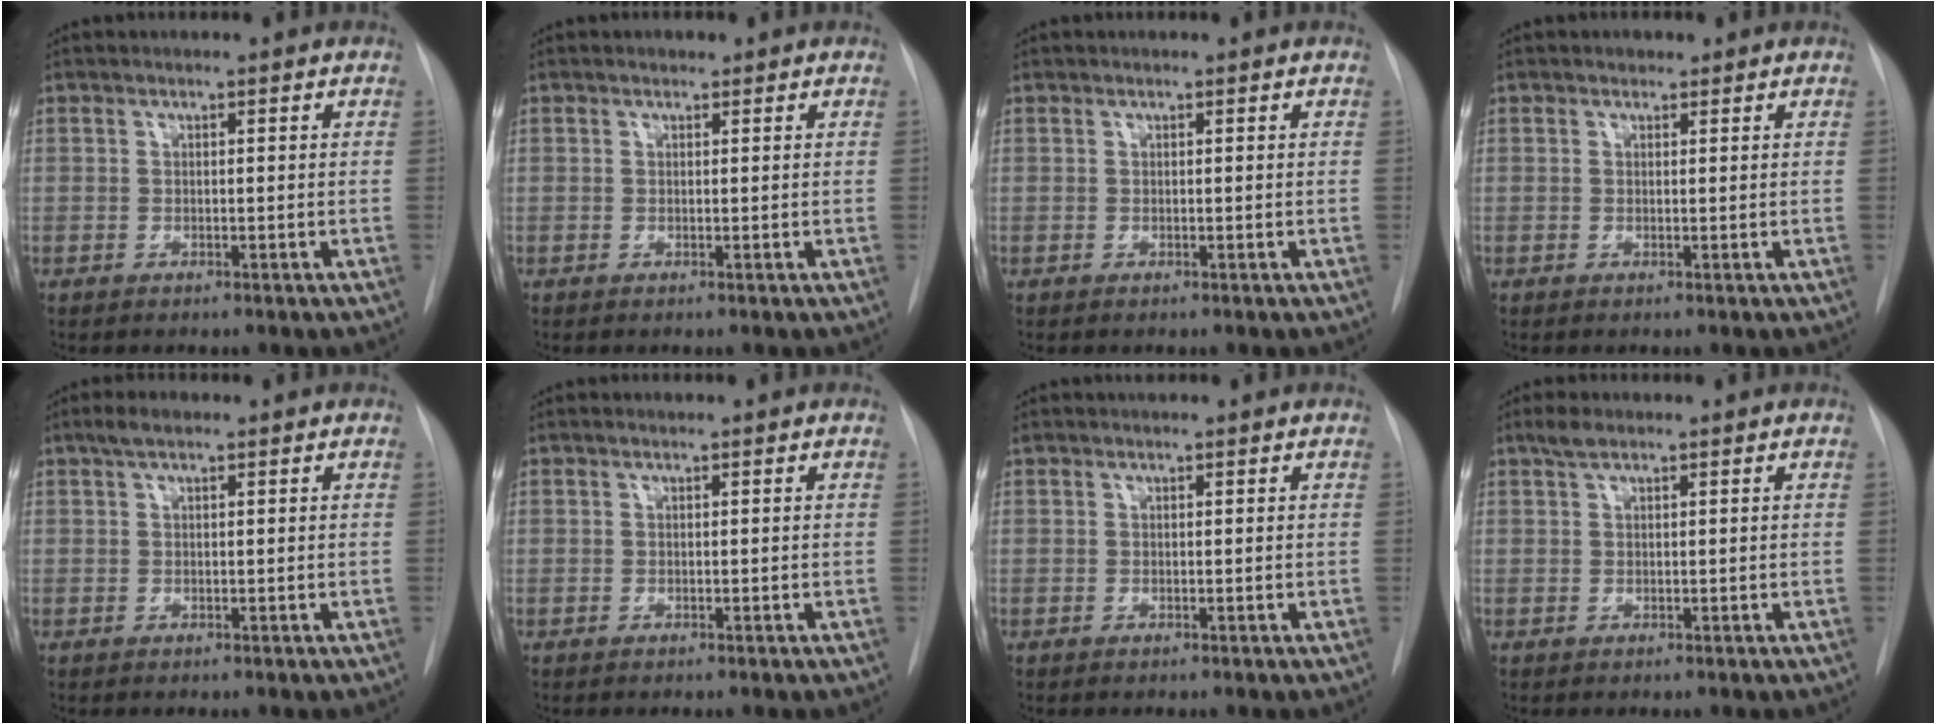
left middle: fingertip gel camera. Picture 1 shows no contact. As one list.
[{"total": 0.7, "force": [0.5, 0.5, 0.1], "torque": [-0.003, 0.002, 0.005]}, {"total": 0.0}, {"total": 1.0, "force": [0.7, 0.7, 0.2], "torque": [0.000, 0.001, 0.006]}, {"total": 2.1, "force": [1.4, 0.7, 1.4], "torque": [-0.028, 0.014, 0.025]}, {"total": 0.0}, {"total": 0.9, "force": [0.8, 0.2, 0.3], "torque": [-0.012, 0.020, 0.017]}, {"total": 1.9, "force": [1.4, 0.7, 1.1], "torque": [-0.025, 0.010, 0.028]}]